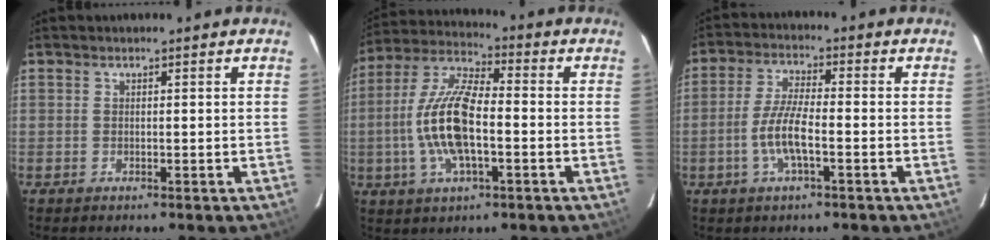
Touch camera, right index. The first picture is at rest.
{"total": 14.3, "force": [-2.6, 5.3, 13.0], "torque": [-0.271, 0.004, -0.054]}
{"total": 7.3, "force": [-2.4, 1.6, 6.7], "torque": [-0.140, 0.001, -0.049]}